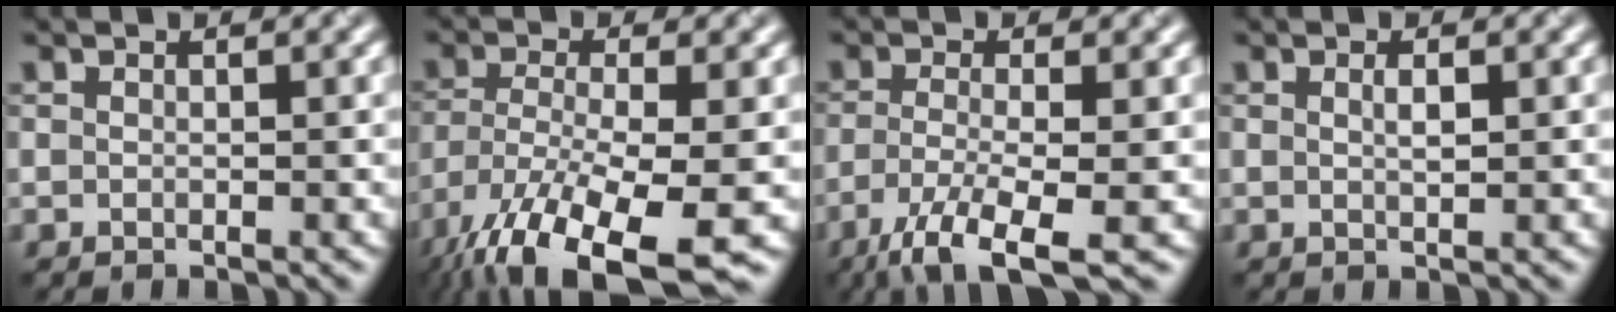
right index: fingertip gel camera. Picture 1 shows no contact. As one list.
[{"total": 12.9, "force": [-8.1, 4.0, 9.3], "torque": [-0.199, -0.037, -0.135]}, {"total": 6.5, "force": [-3.6, 1.5, 5.1], "torque": [-0.094, -0.008, -0.075]}, {"total": 1.0, "force": [0.3, 0.3, 1.0], "torque": [-0.018, 0.001, 0.005]}]